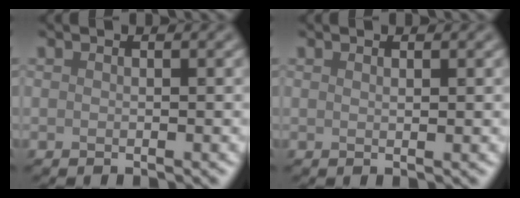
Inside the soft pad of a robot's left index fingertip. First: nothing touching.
{"total": 0.7, "force": [0.4, 0.1, 0.5], "torque": [-0.003, 0.002, 0.006]}